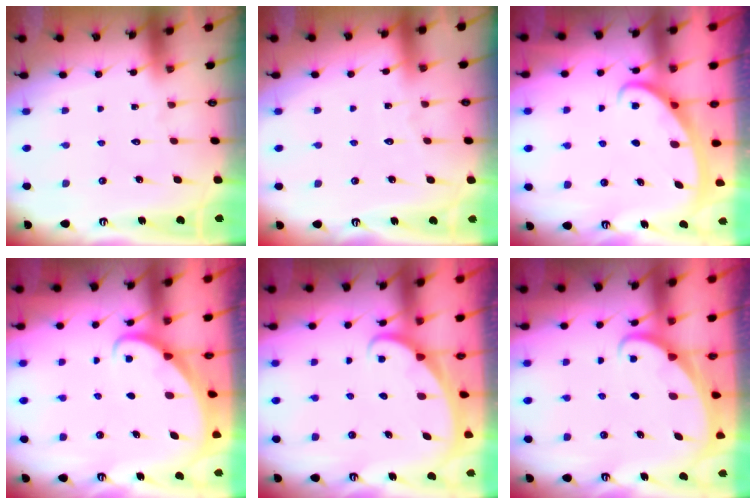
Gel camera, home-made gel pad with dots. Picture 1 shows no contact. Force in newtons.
{"total": 1.7, "press": 1.7, "slide": 0.2}
{"total": 2.6, "press": 2.6, "slide": 0.4}
{"total": 2.0, "press": 2.0, "slide": 0.2}
{"total": 1.7, "press": 1.7, "slide": 0.1}
{"total": 1.6, "press": 1.6, "slide": 0.1}